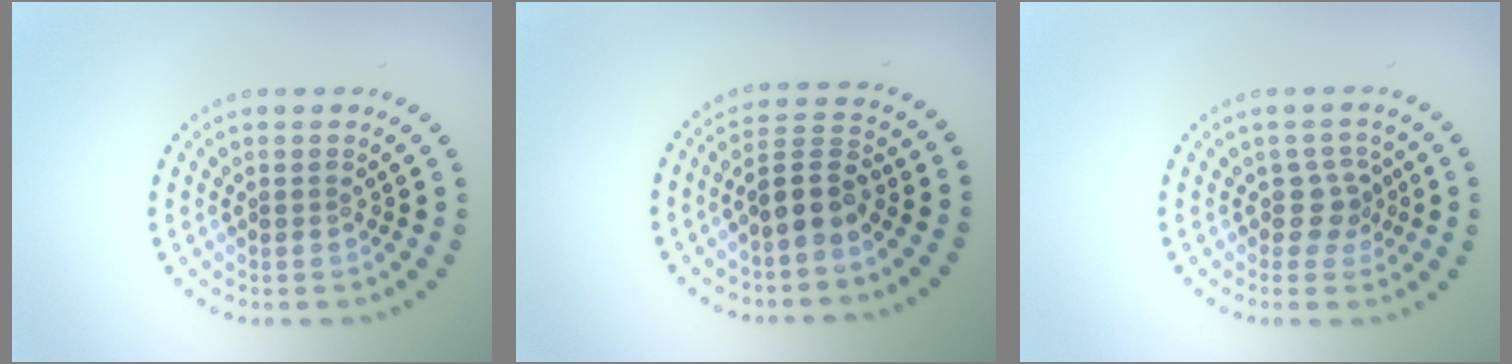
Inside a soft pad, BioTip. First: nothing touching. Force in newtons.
{"total": 3.6, "press": 3.2, "slide": 1.6}
{"total": 2.1, "press": 1.6, "slide": 1.4}